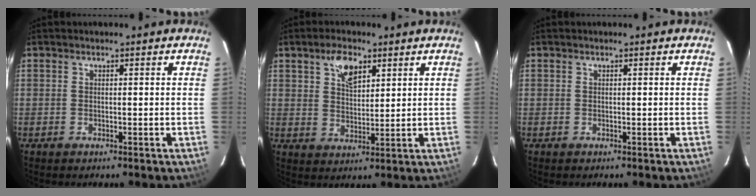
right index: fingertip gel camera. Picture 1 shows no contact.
{"total": 6.1, "force": [3.4, 3.1, 4.0], "torque": [-0.066, 0.007, 0.062]}
{"total": 0.0}